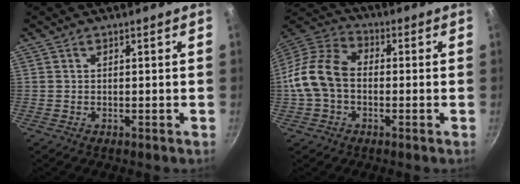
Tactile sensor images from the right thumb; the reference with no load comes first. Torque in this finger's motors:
{"motor_torque": [-0.25, 0.87, 0.46, -0.47, 0.18]}